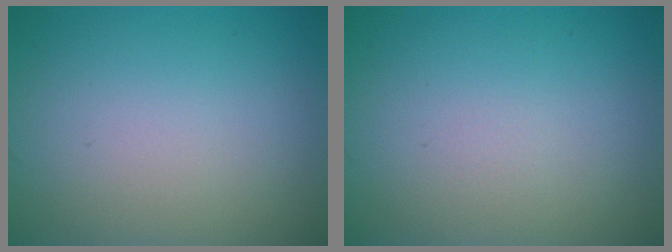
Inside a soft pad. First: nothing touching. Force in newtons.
{"total": 0.0}